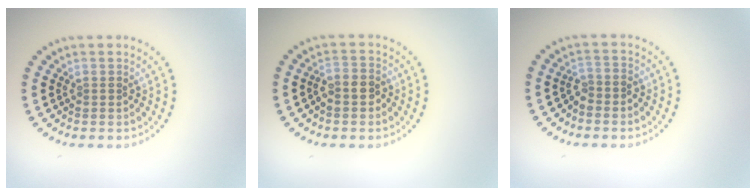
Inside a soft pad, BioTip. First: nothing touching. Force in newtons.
{"total": 2.1, "press": 1.9, "slide": 0.9}
{"total": 1.4, "press": 1.1, "slide": 0.9}